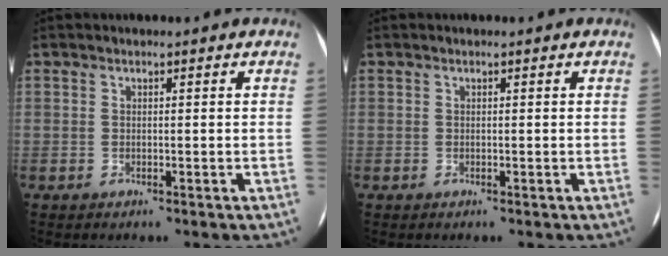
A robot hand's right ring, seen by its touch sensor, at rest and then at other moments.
{"total": 0.0}